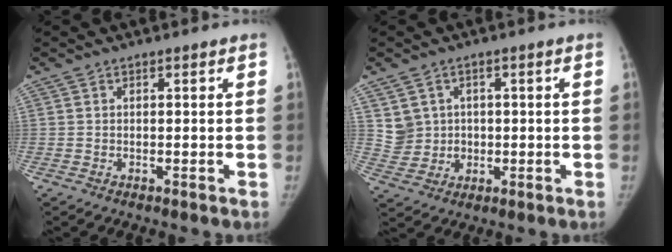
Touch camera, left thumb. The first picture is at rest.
{"total": 5.8, "force": [1.1, 5.5, 1.1], "torque": [0.006, 0.000, 0.026]}